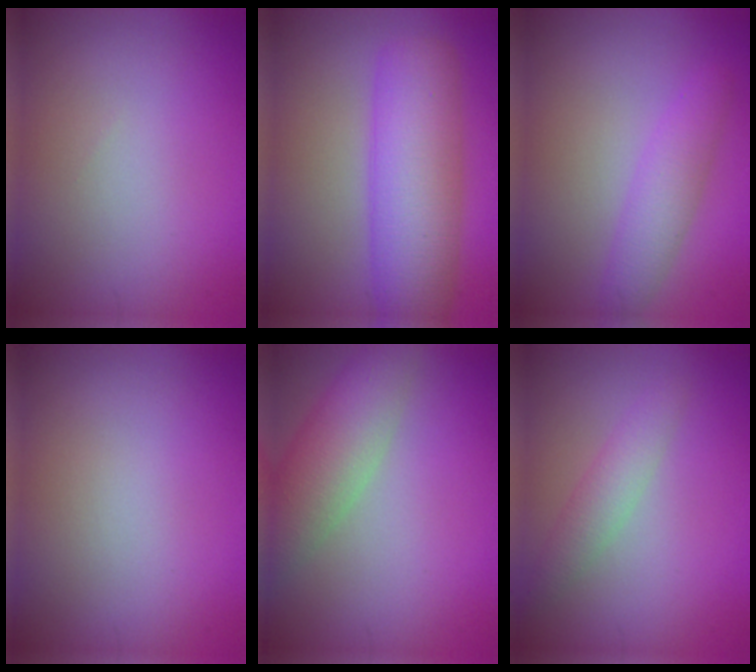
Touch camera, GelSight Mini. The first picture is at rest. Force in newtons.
{"total": 8.4, "press": 8.4, "slide": 0.2}
{"total": 3.0, "press": 3.0, "slide": 0.1}
{"total": 0.0}
{"total": 5.5, "press": 5.5, "slide": 0.3}
{"total": 2.3, "press": 2.3, "slide": 0.0}